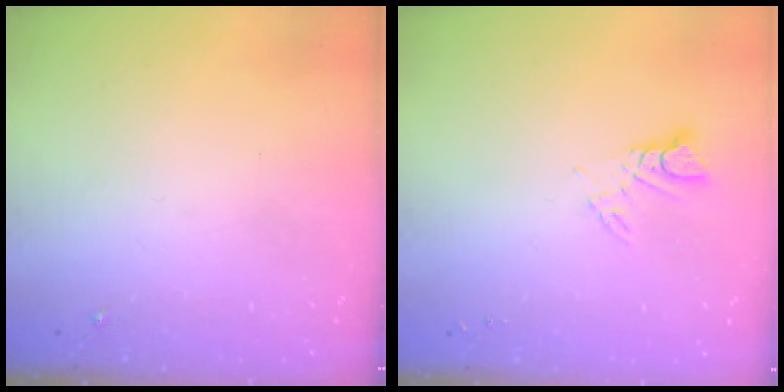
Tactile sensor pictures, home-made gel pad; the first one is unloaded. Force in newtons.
{"total": 3.8, "press": 3.7, "slide": 0.3}